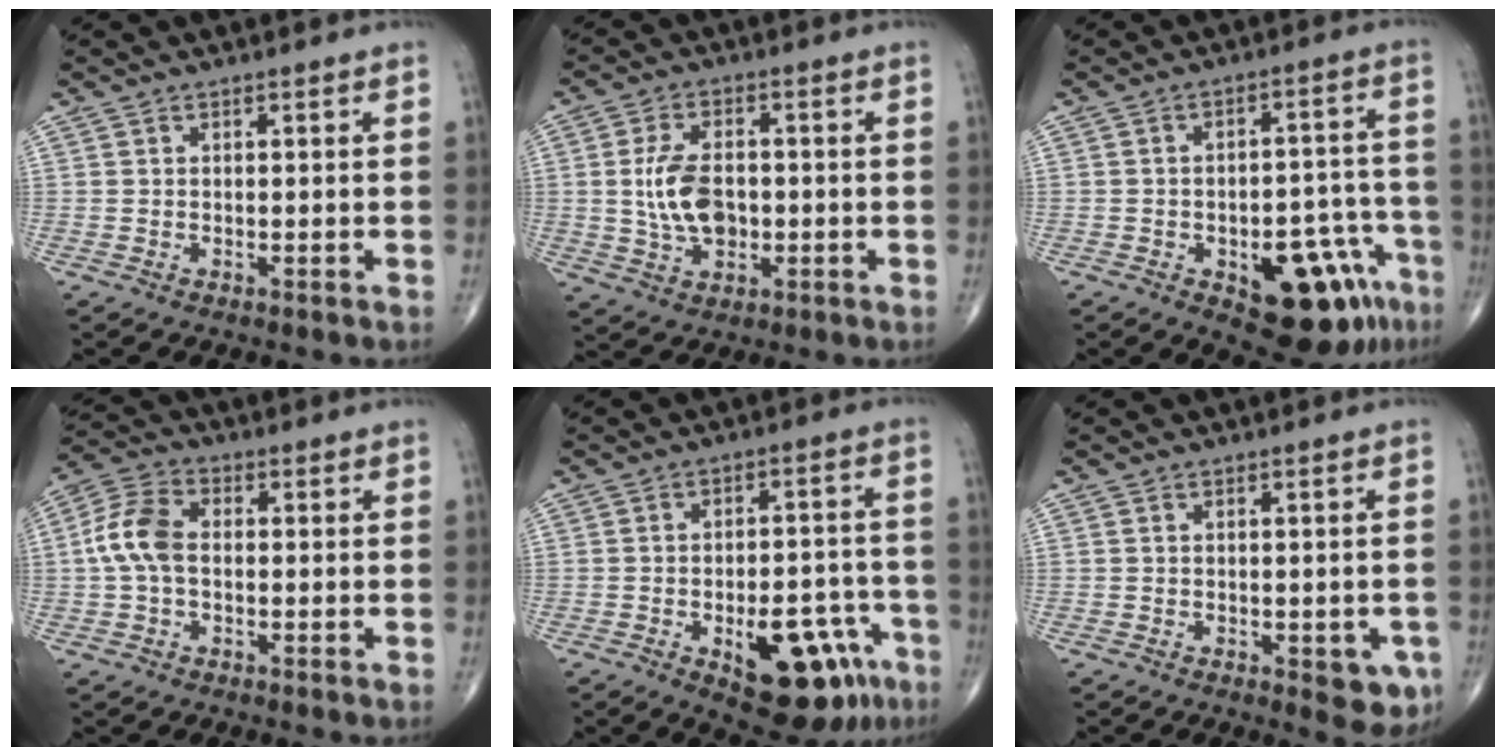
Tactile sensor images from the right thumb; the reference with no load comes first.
{"total": 9.1, "force": [-0.3, 5.6, 7.2], "torque": [-0.127, 0.003, -0.002]}
{"total": 15.8, "force": [-7.7, 7.2, 11.8], "torque": [-0.105, 0.049, -0.090]}
{"total": 8.2, "force": [-0.1, 5.2, 6.4], "torque": [-0.134, 0.024, -0.012]}
{"total": 16.7, "force": [-7.4, 7.6, 12.8], "torque": [-0.129, 0.038, -0.086]}
{"total": 5.7, "force": [-2.0, 2.5, 4.7], "torque": [-0.035, -0.005, -0.020]}